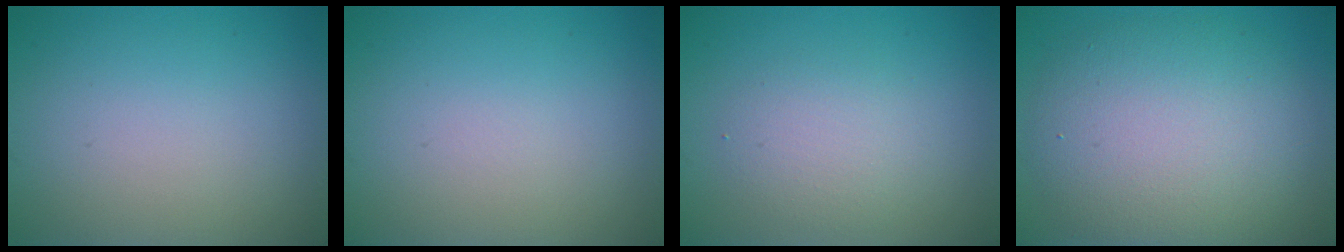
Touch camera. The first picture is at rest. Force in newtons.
{"total": 0.0}
{"total": 2.6, "press": 2.6, "slide": 0.2}
{"total": 8.7, "press": 8.7, "slide": 0.4}